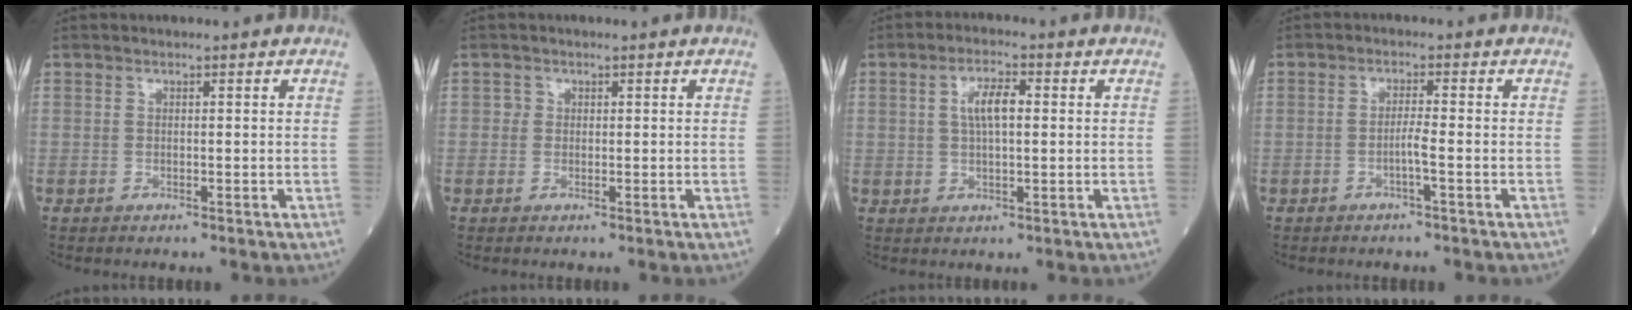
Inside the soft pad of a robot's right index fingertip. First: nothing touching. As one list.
[{"total": 0.8, "force": [0.2, 0.7, 0.1], "torque": [0.001, 0.004, 0.004]}, {"total": 4.7, "force": [1.0, 1.3, 4.4], "torque": [-0.086, 0.011, 0.020]}, {"total": 2.0, "force": [-0.8, -0.4, 1.7], "torque": [-0.034, 0.001, -0.016]}]